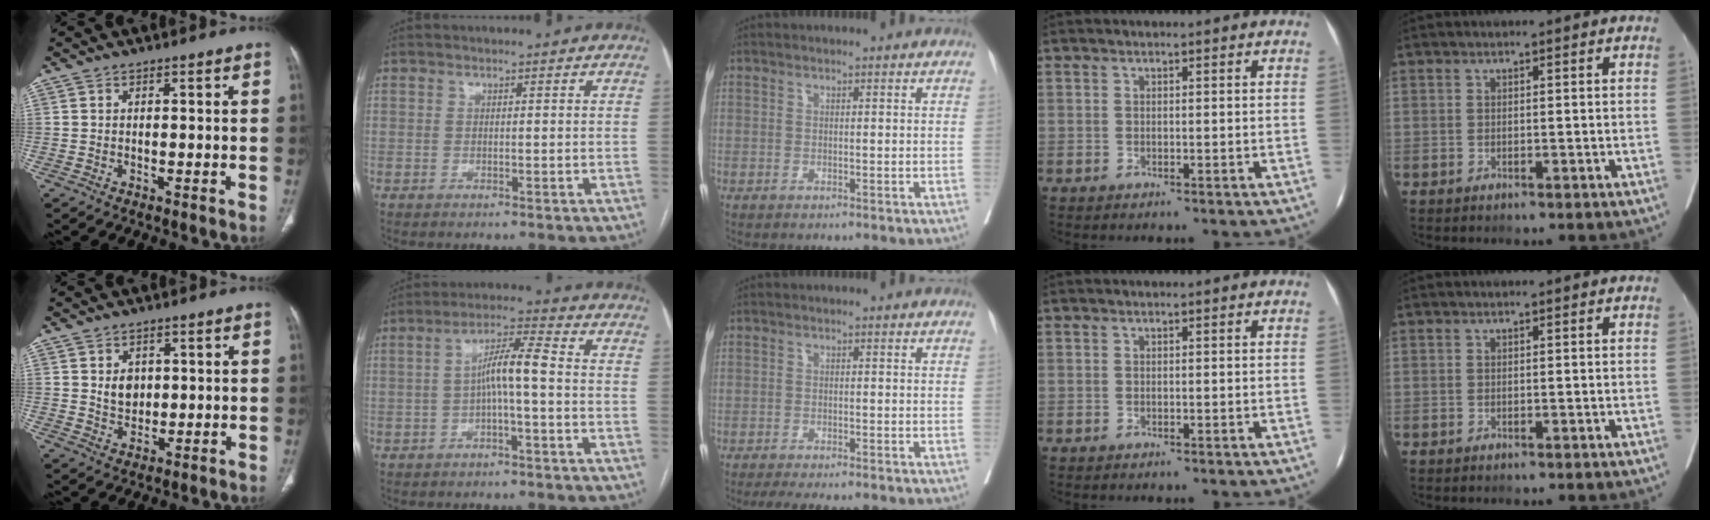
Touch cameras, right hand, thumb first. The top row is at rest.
{"thumb": {"total": 4.3, "force": [0.9, 3.3, 2.5], "torque": [-0.023, -0.008, 0.022]}, "index": {"total": 6.4, "force": [-0.6, 0.5, 6.3], "torque": [-0.109, 0.023, -0.011]}, "middle": {"total": 7.1, "force": [-6.1, 1.3, 3.3], "torque": [-0.039, -0.011, -0.088]}}